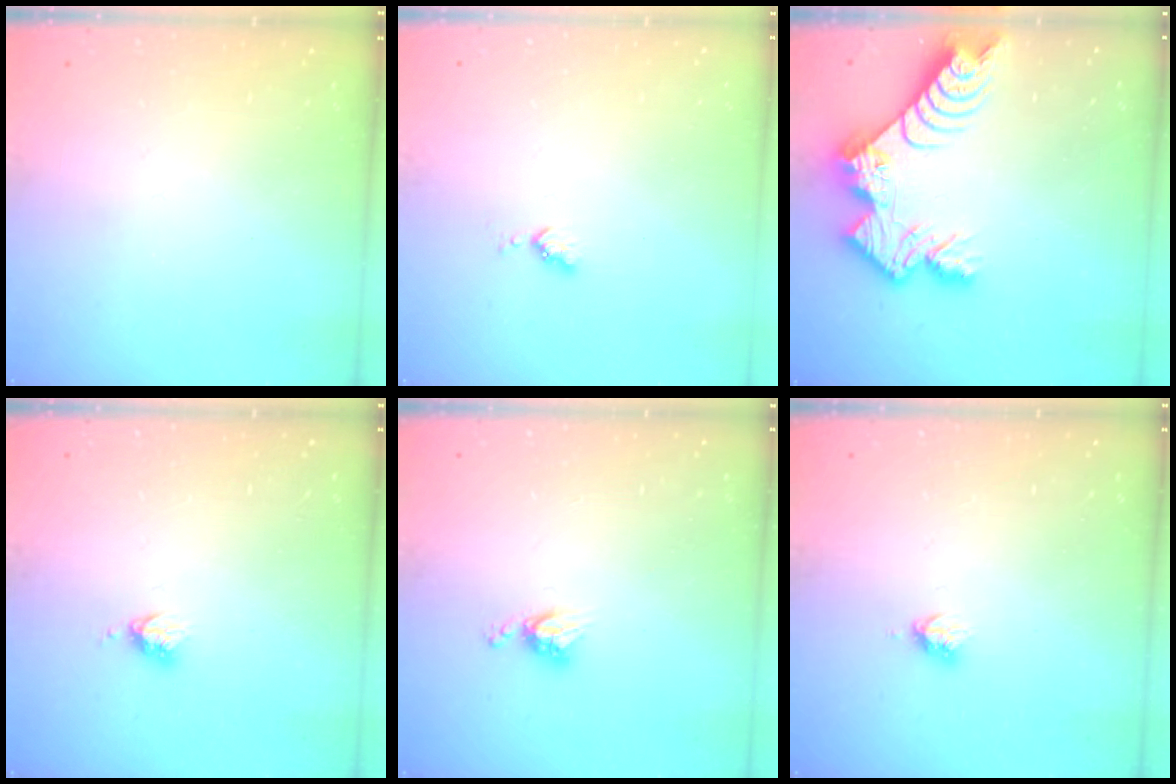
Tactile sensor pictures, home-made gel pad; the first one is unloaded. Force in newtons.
{"total": 3.5, "press": 3.5, "slide": 0.4}
{"total": 13.8, "press": 13.8, "slide": 1.1}
{"total": 3.4, "press": 3.3, "slide": 0.5}
{"total": 5.1, "press": 5.1, "slide": 0.5}
{"total": 3.0, "press": 3.0, "slide": 0.3}